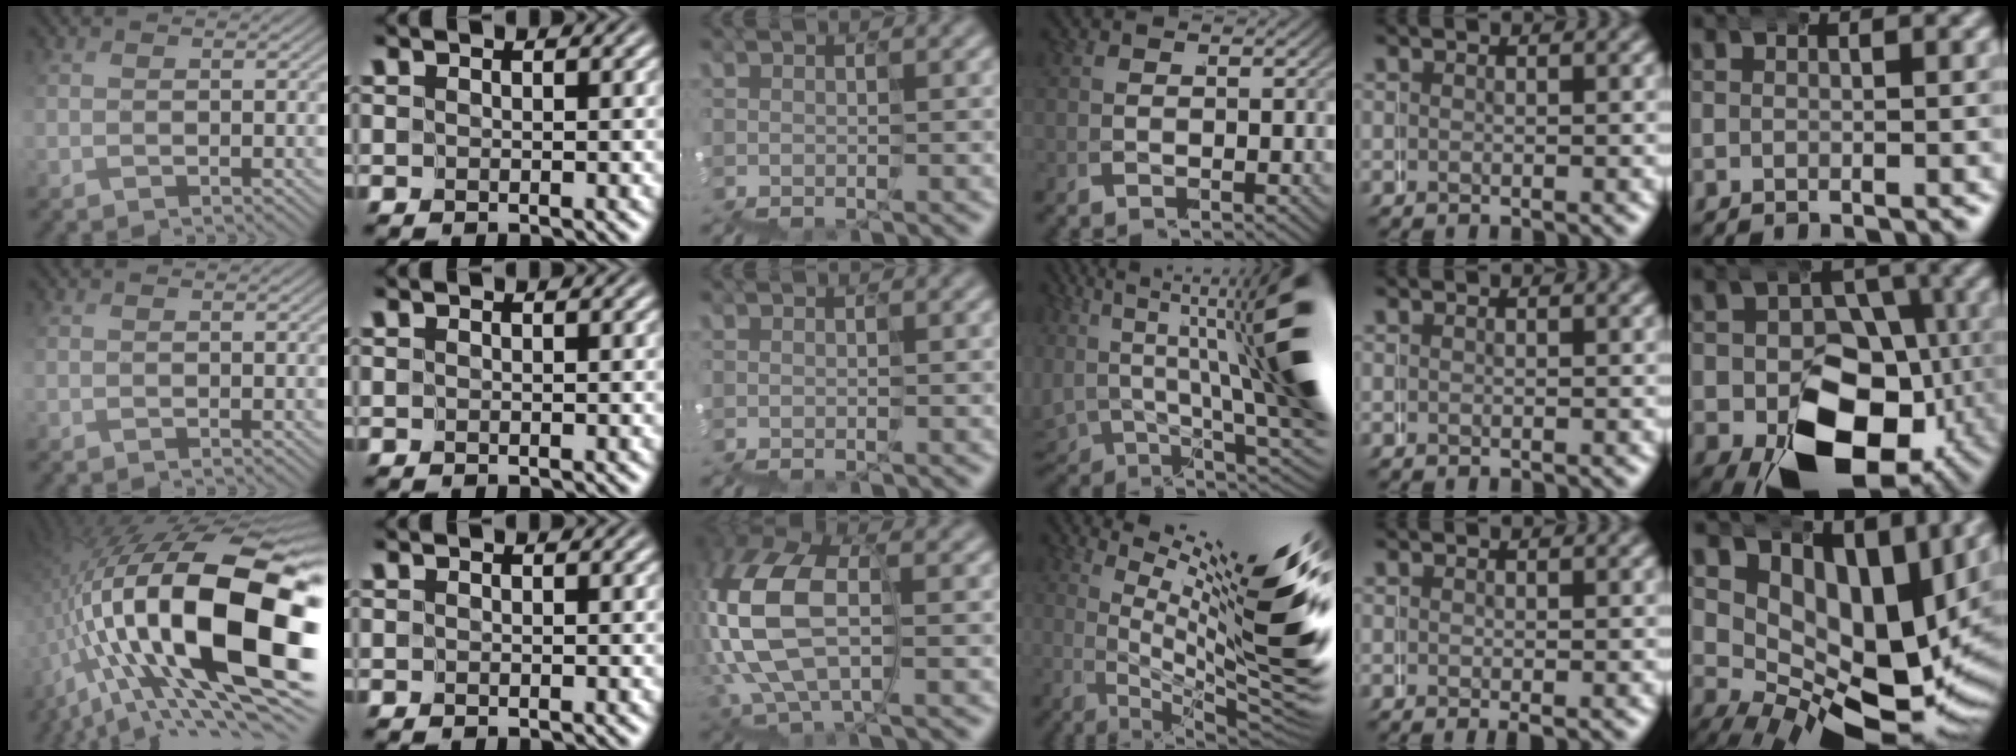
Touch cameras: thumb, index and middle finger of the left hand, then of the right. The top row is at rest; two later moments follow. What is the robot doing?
{"motion": "wrap", "object": "duck tape"}